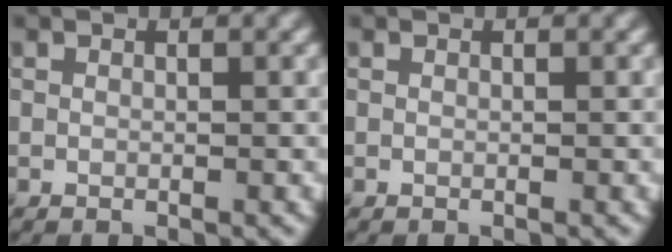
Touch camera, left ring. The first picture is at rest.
{"total": 0.0}